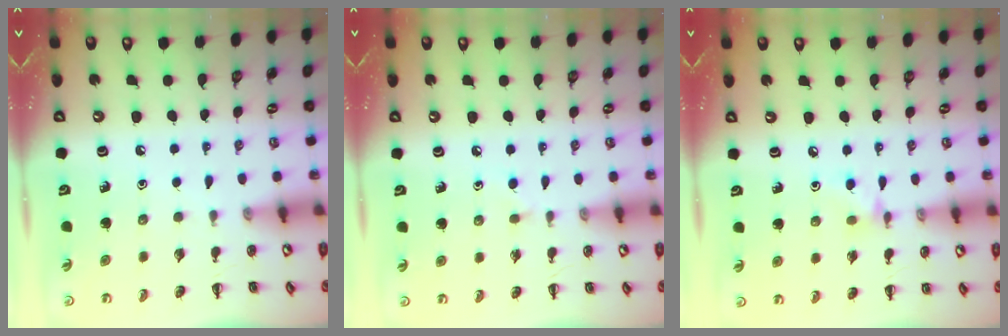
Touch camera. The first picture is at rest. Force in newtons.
{"total": 1.7, "press": 1.5, "slide": 0.9}
{"total": 4.7, "press": 4.5, "slide": 1.2}